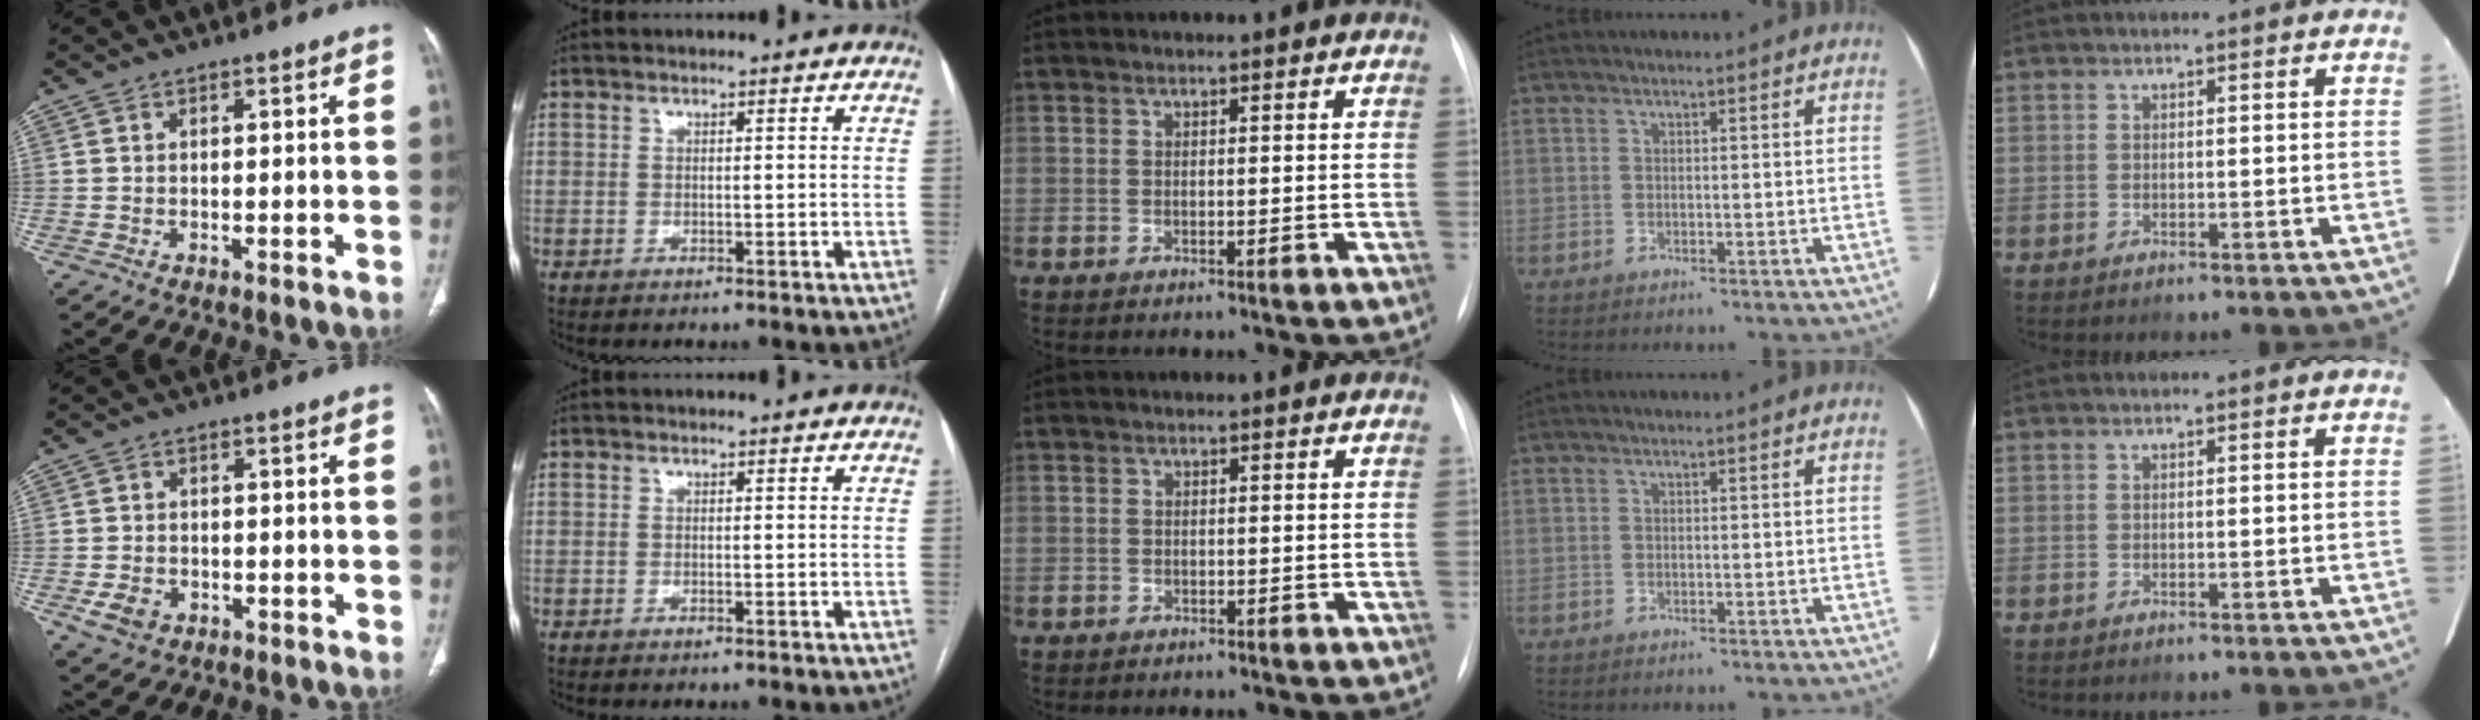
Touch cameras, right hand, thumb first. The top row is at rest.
{"thumb": {"total": 4.3, "force": [-1.7, 3.2, 2.2], "torque": [-0.036, 0.006, -0.023]}, "middle": {"total": 2.3, "force": [-1.8, 1.2, 0.6], "torque": [-0.013, 0.002, -0.021]}}